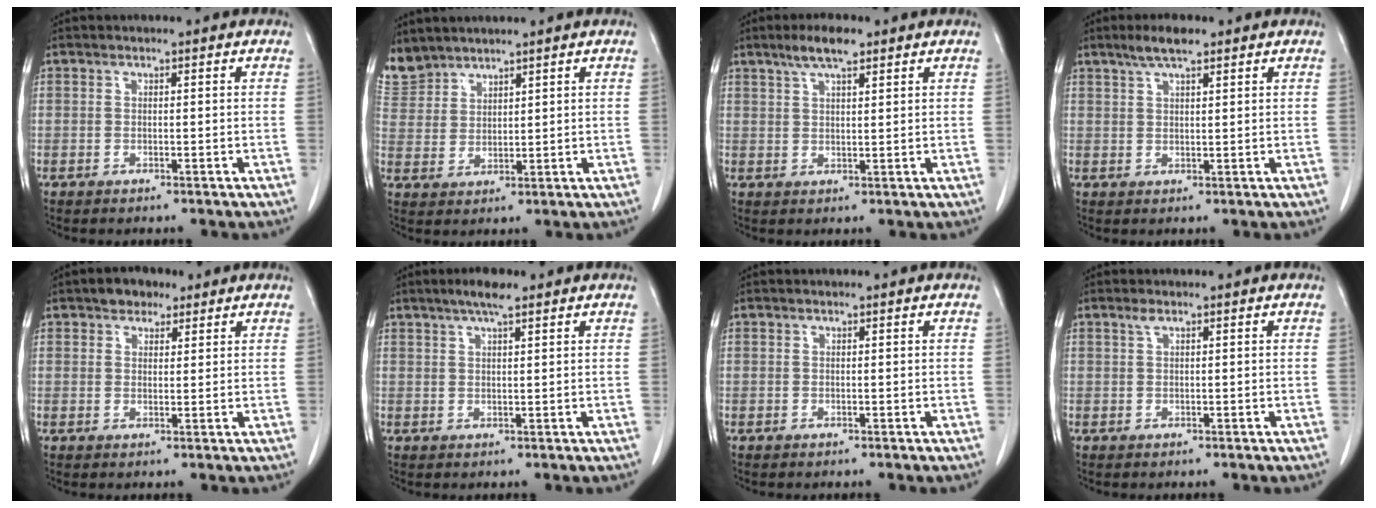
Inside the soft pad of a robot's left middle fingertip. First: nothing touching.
{"total": 6.2, "force": [5.8, 2.3, 0.1], "torque": [-0.006, 0.005, 0.129]}
{"total": 4.9, "force": [3.4, 1.0, 3.4], "torque": [-0.067, 0.008, 0.062]}
{"total": 4.2, "force": [3.0, 0.8, 2.8], "torque": [-0.056, 0.008, 0.056]}
{"total": 3.5, "force": [2.4, 2.1, 1.4], "torque": [-0.022, 0.009, 0.038]}
{"total": 3.7, "force": [2.7, 0.5, 2.6], "torque": [-0.051, 0.006, 0.047]}
{"total": 0.0}
{"total": 0.8, "force": [0.5, 0.1, 0.6], "torque": [-0.016, 0.006, 0.011]}